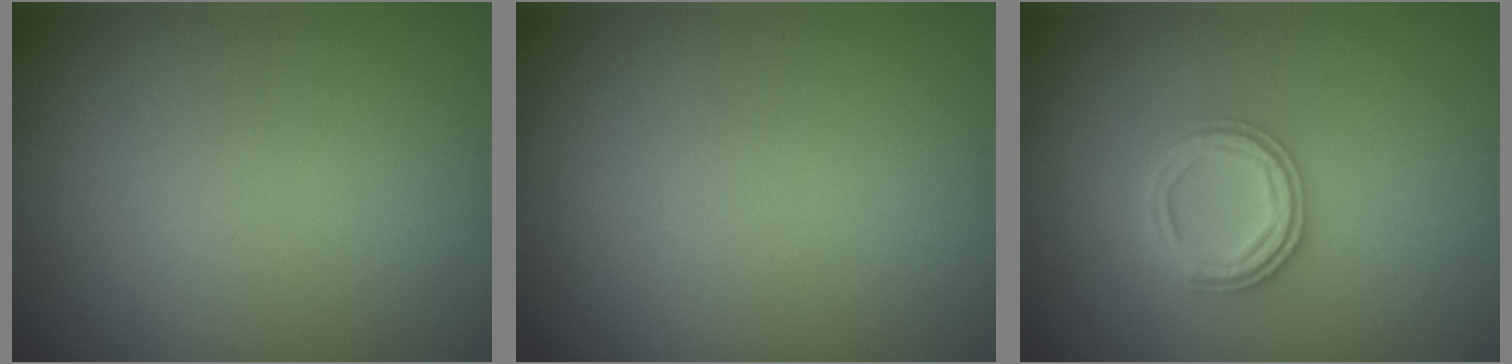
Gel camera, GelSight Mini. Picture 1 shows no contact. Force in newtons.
{"total": 0.0}
{"total": 2.6, "press": 2.5, "slide": 0.7}